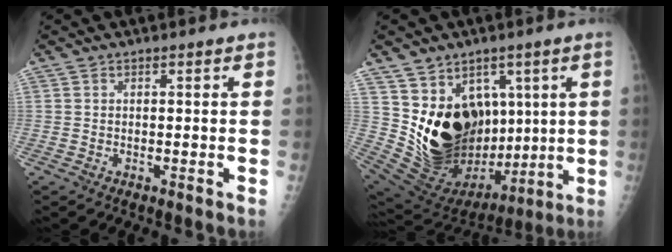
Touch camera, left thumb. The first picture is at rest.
{"total": 21.4, "force": [4.0, 15.1, 14.7], "torque": [-0.211, -0.038, 0.112]}